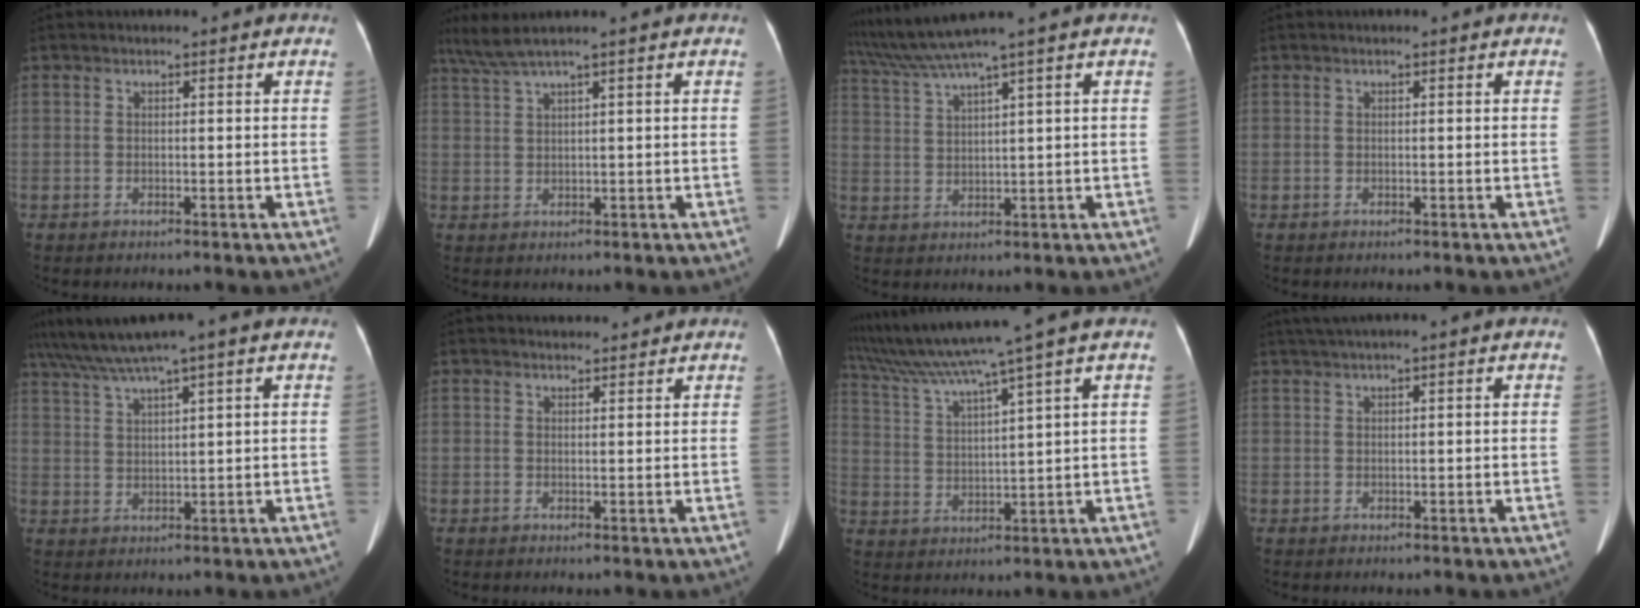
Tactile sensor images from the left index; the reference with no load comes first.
{"total": 4.0, "force": [3.1, -1.1, 2.3], "torque": [-0.062, 0.013, 0.070]}
{"total": 6.3, "force": [5.2, -2.4, 2.7], "torque": [-0.069, 0.009, 0.110]}
{"total": 0.0}
{"total": 6.7, "force": [5.1, -1.1, 4.2], "torque": [-0.087, 0.025, 0.099]}
{"total": 2.4, "force": [2.4, 0.5, 0.1], "torque": [-0.006, 0.011, 0.036]}
{"total": 12.5, "force": [9.8, -2.8, 7.3], "torque": [-0.133, 0.009, 0.173]}
{"total": 2.4, "force": [1.7, -0.5, 1.6], "torque": [-0.039, 0.017, 0.041]}